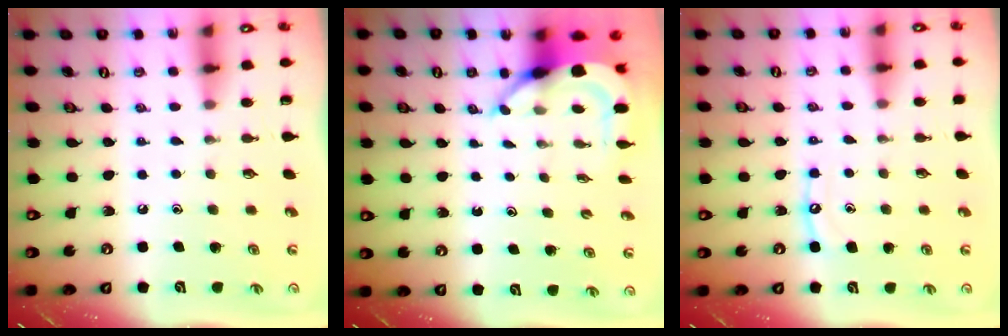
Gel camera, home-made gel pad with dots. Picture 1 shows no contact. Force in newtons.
{"total": 6.5, "press": 6.4, "slide": 0.9}
{"total": 6.3, "press": 6.2, "slide": 0.6}